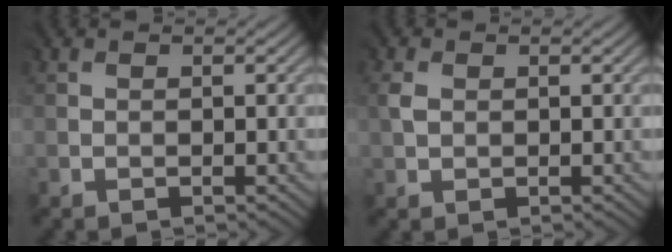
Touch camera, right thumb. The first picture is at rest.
{"total": 1.1, "force": [0.2, 0.9, 0.4], "torque": [-0.013, 0.000, 0.003]}